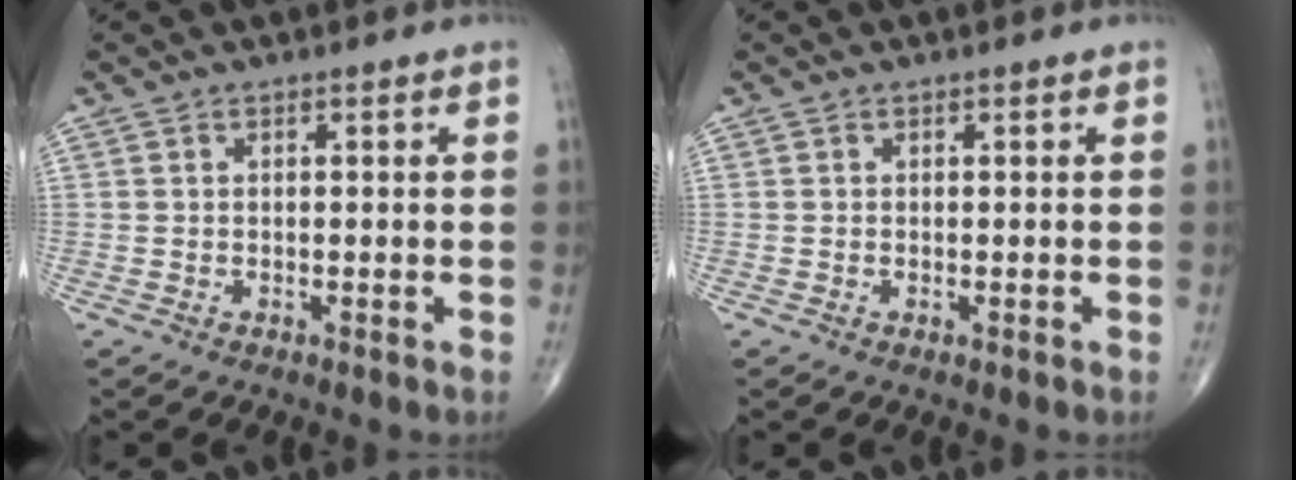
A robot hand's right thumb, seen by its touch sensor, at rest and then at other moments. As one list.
[{"total": 0.0}]